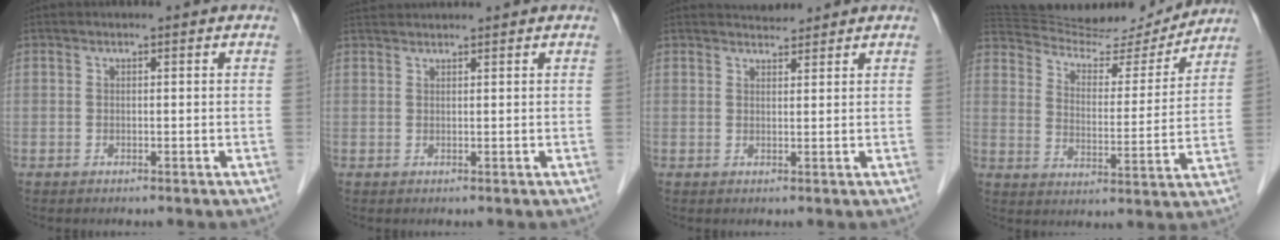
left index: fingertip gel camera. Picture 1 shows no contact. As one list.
[{"total": 2.7, "force": [2.6, -0.3, 0.5], "torque": [-0.007, 0.025, 0.052]}, {"total": 2.1, "force": [2.1, 0.3, -0.1], "torque": [-0.005, 0.007, 0.037]}, {"total": 19.5, "force": [18.5, 3.7, 4.7], "torque": [-0.083, -0.014, 0.272]}]